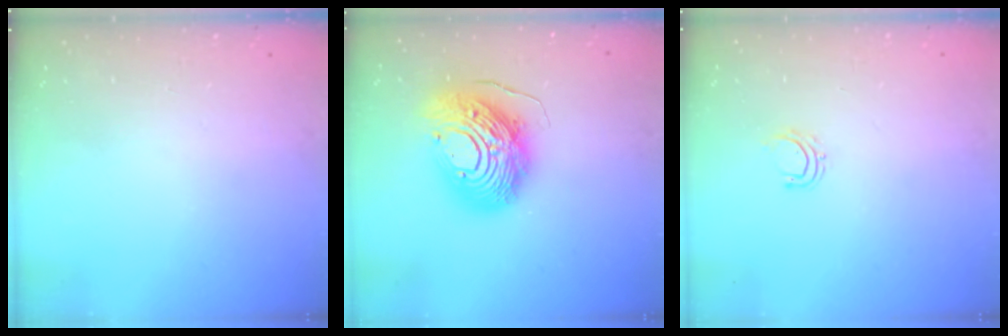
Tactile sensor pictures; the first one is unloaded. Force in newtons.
{"total": 18.0, "press": 17.9, "slide": 1.9}
{"total": 4.8, "press": 4.7, "slide": 0.7}